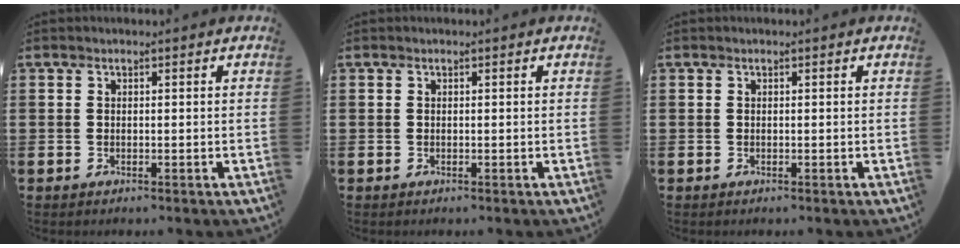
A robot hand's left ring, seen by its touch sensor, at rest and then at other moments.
{"total": 0.0}
{"total": 0.0}